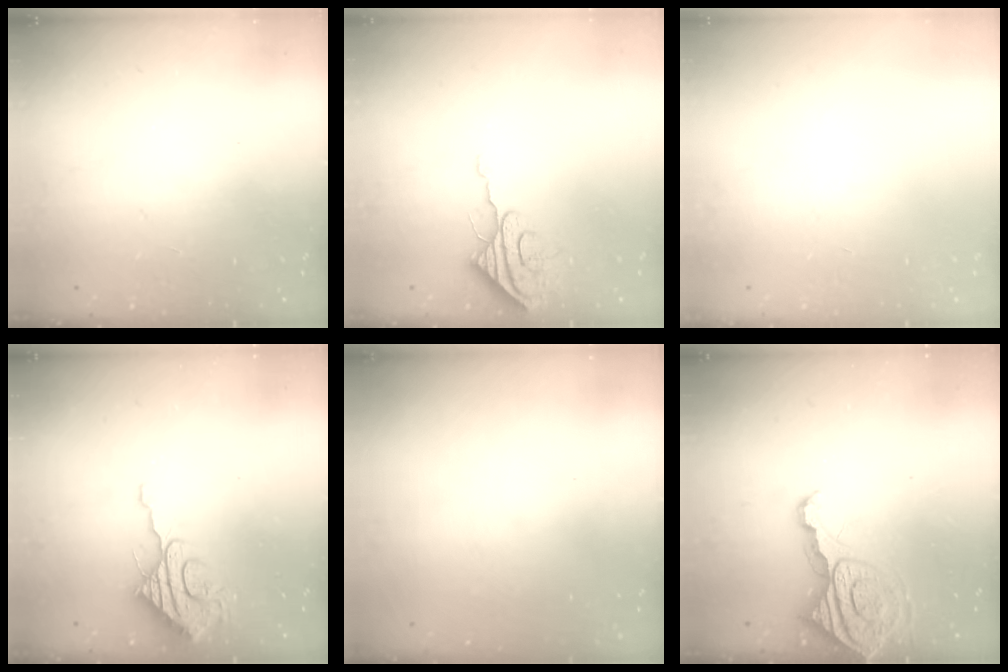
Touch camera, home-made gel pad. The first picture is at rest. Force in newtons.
{"total": 7.9, "press": 7.9, "slide": 0.7}
{"total": 0.0}
{"total": 9.7, "press": 9.7, "slide": 0.2}
{"total": 0.7, "press": 0.4, "slide": 0.5}
{"total": 10.8, "press": 10.8, "slide": 1.0}